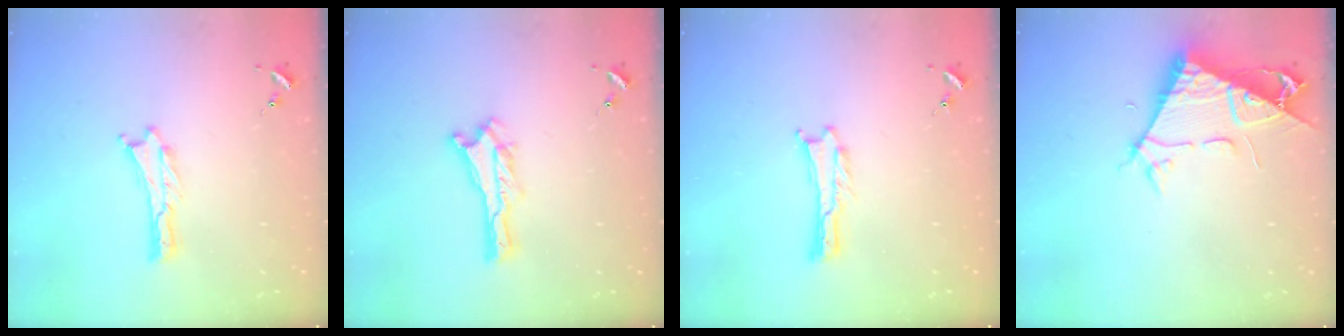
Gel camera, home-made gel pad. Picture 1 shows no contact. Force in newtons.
{"total": 0.0}
{"total": 0.0}
{"total": 7.1, "press": 7.0, "slide": 0.9}